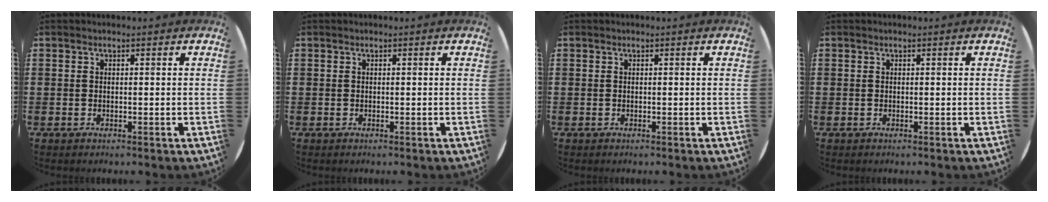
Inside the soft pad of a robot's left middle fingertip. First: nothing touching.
{"total": 0.0}
{"total": 0.0}
{"total": 0.0}